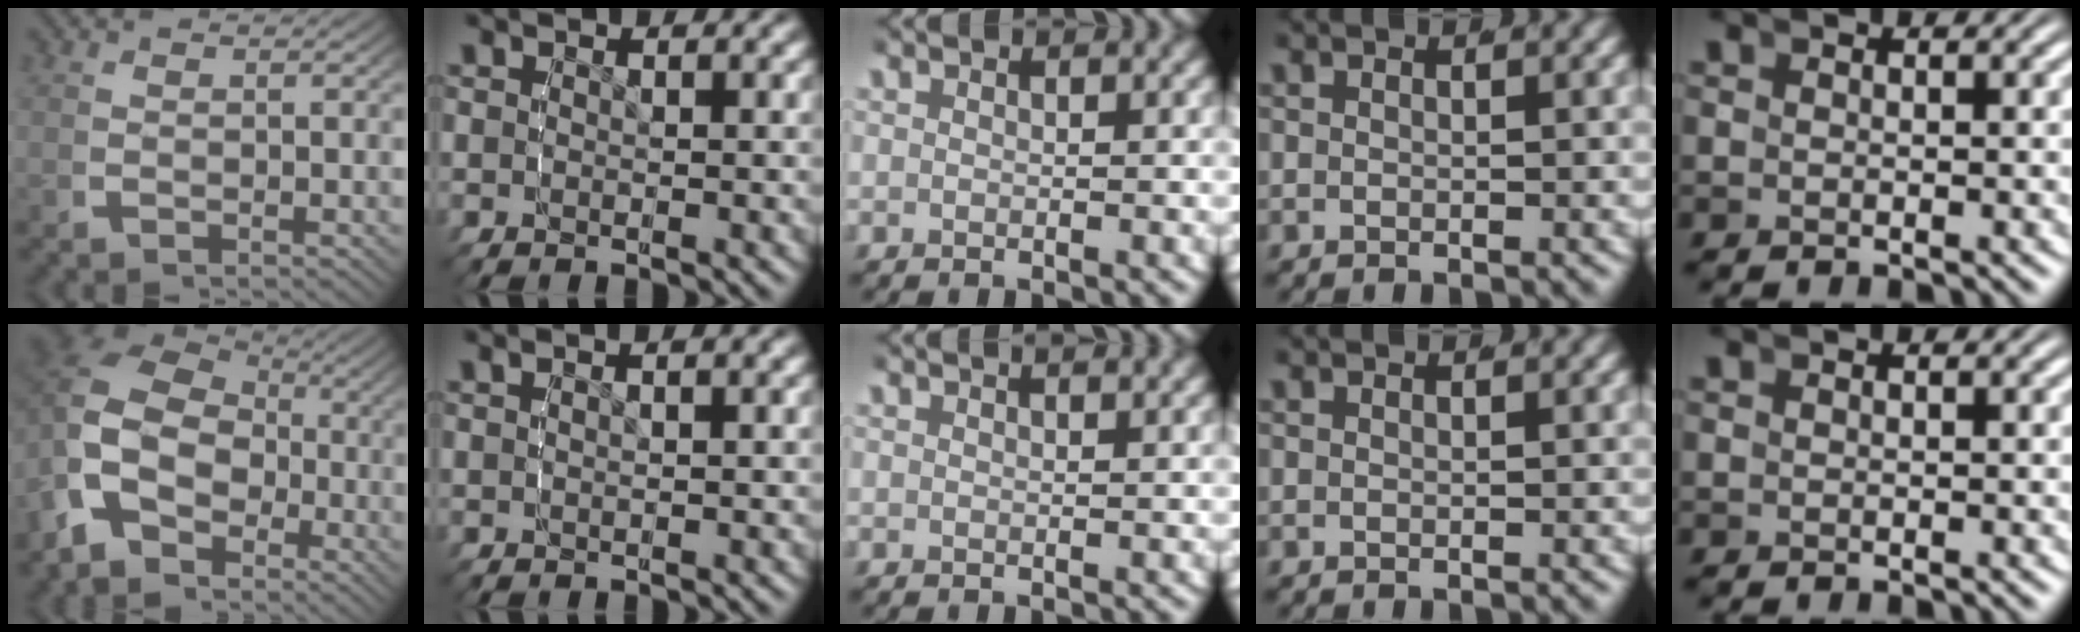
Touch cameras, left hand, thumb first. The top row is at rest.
{"thumb": {"total": 12.6, "force": [-0.3, 9.5, 8.2], "torque": [-0.188, -0.033, 0.001]}, "index": {"total": 1.0, "force": [0.3, 0.0, 0.9], "torque": [-0.011, 0.005, 0.007]}, "middle": {"total": 1.2, "force": [1.1, 0.0, 0.5], "torque": [0.002, 0.002, 0.014]}}